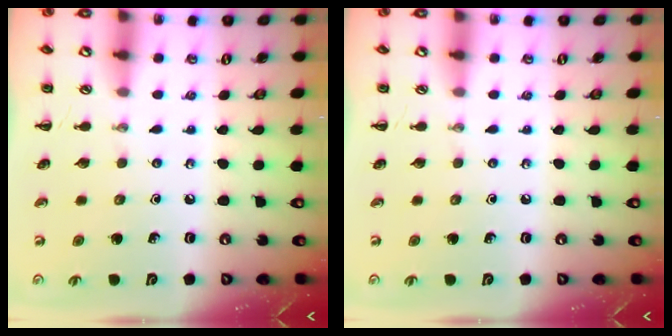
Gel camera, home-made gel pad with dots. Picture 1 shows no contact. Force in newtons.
{"total": 0.0}